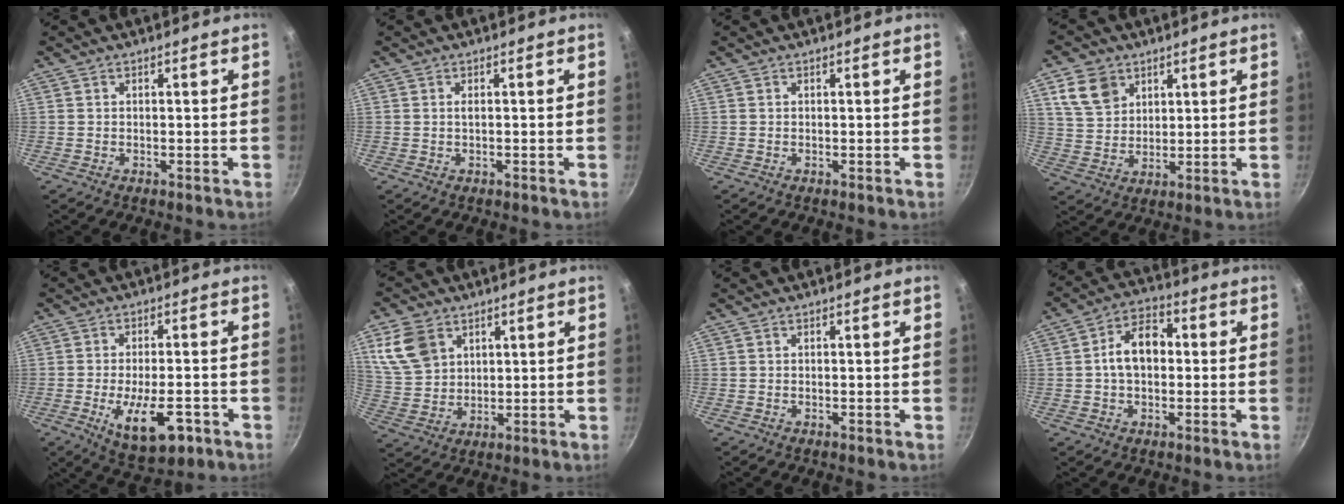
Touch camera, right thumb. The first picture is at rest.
{"total": 0.7, "force": [0.0, 0.1, 0.7], "torque": [-0.016, 0.002, -0.002]}
{"total": 0.0}
{"total": 8.9, "force": [4.3, 6.6, 4.1], "torque": [-0.054, -0.007, 0.089]}
{"total": 11.8, "force": [-4.3, 5.1, 9.7], "torque": [-0.138, 0.007, -0.058]}
{"total": 10.0, "force": [4.4, 7.3, 5.1], "torque": [-0.084, -0.010, 0.099]}
{"total": 0.0}
{"total": 9.2, "force": [0.3, 6.3, 6.8], "torque": [-0.084, 0.027, -0.006]}